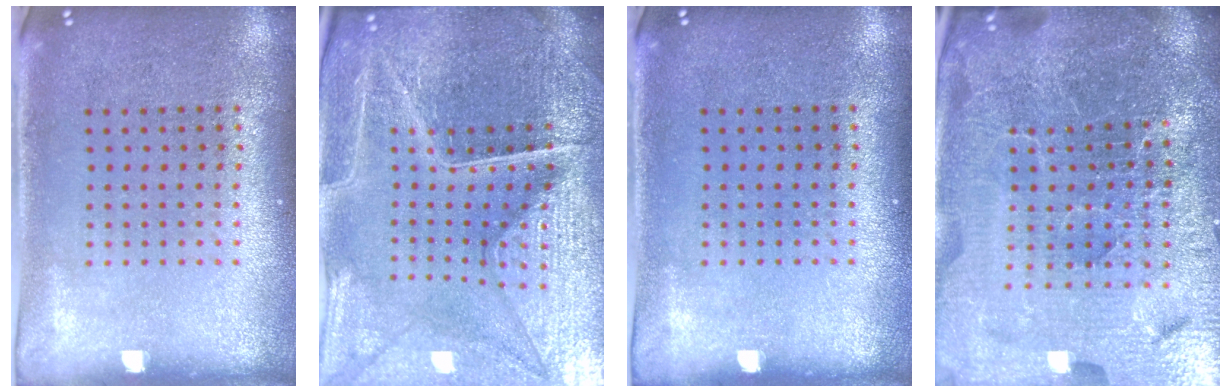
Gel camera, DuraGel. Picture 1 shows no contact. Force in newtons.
{"total": 5.4, "press": 5.1, "slide": 1.7}
{"total": 0.0}
{"total": 6.7, "press": 5.9, "slide": 3.2}